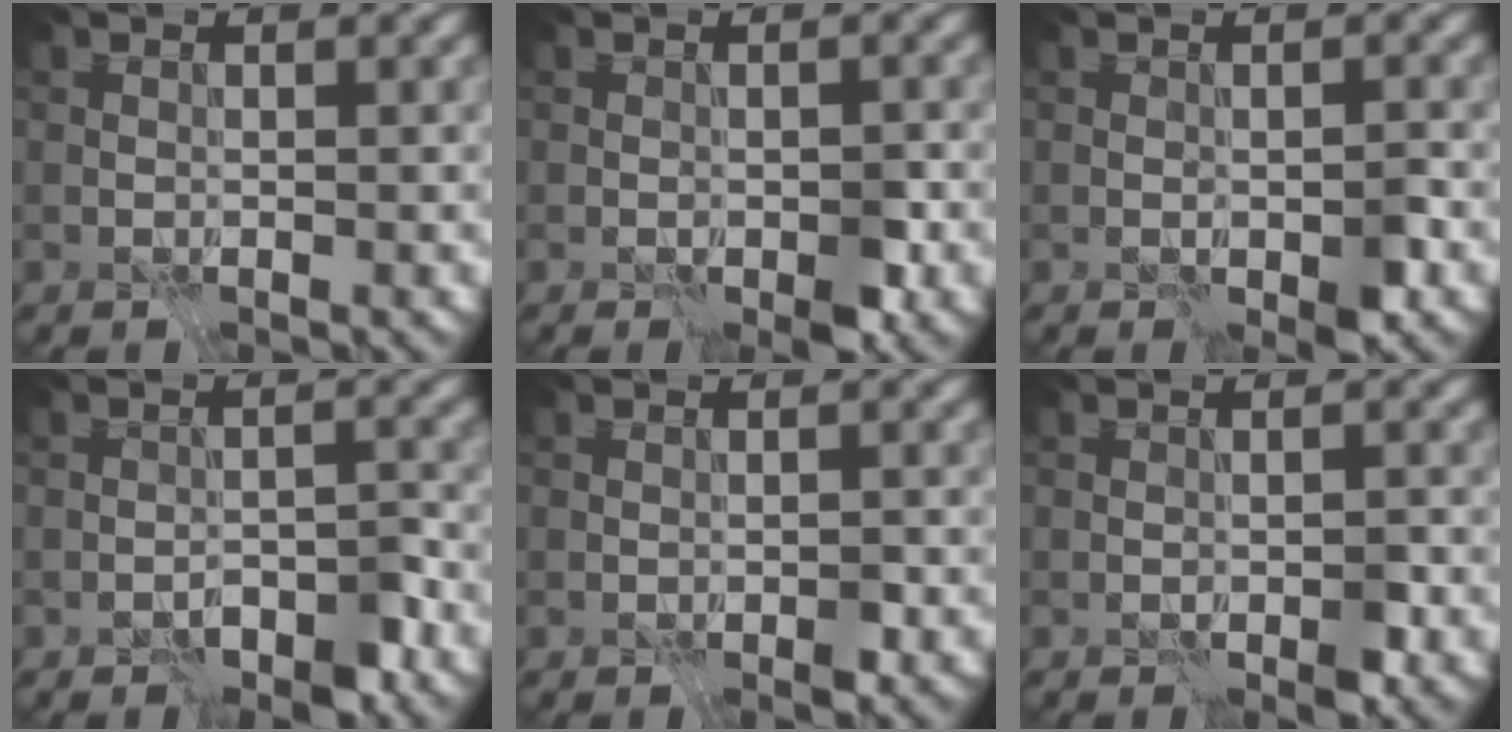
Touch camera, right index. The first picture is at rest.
{"total": 2.5, "force": [-1.0, 1.2, 2.0], "torque": [-0.031, -0.007, -0.015]}
{"total": 2.2, "force": [-1.0, 0.9, 1.8], "torque": [-0.028, -0.007, -0.014]}
{"total": 3.5, "force": [-2.5, 1.6, 2.0], "torque": [-0.022, 0.003, -0.040]}
{"total": 1.4, "force": [-0.8, 0.6, 1.0], "torque": [-0.012, -0.005, -0.011]}
{"total": 1.8, "force": [-0.9, 0.7, 1.4], "torque": [-0.020, -0.005, -0.014]}